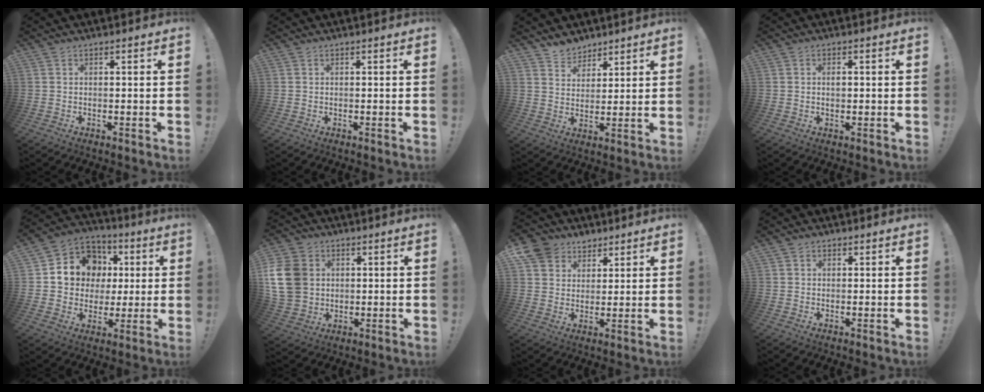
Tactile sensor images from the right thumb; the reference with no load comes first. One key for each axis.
{"total": 0.0}
{"total": 6.2, "fx": 5.3, "fy": 3.3, "fz": -0.1, "tx": -0.002, "ty": -0.044, "tz": 0.102}
{"total": 1.4, "fx": 0.0, "fy": 0.7, "fz": 1.3, "tx": -0.012, "ty": -0.001, "tz": -0.005}
{"total": 13.3, "fx": 3.3, "fy": 12.0, "fz": 4.8, "tx": -0.063, "ty": -0.014, "tz": 0.082}
{"total": 14.3, "fx": 2.1, "fy": 11.8, "fz": 7.8, "tx": -0.154, "ty": -0.003, "tz": 0.045}
{"total": 8.9, "fx": 5.3, "fy": 7.0, "fz": 1.6, "tx": -0.031, "ty": -0.036, "tz": 0.108}
{"total": 0.9, "fx": 0.3, "fy": 0.8, "fz": 0.2, "tx": 0.004, "ty": 0.000, "tz": 0.005}